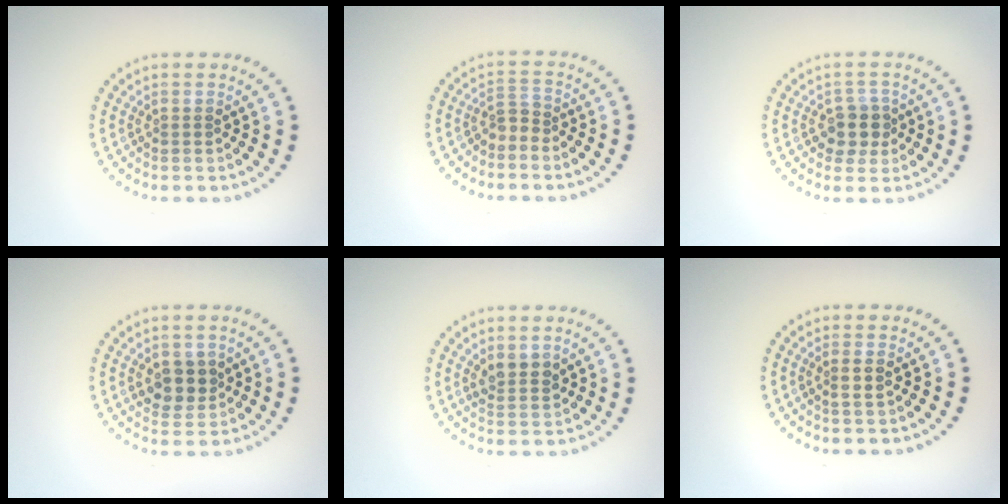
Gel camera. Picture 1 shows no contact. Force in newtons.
{"total": 1.8, "press": 1.2, "slide": 1.3}
{"total": 2.7, "press": 2.4, "slide": 1.1}
{"total": 2.9, "press": 2.8, "slide": 1.0}
{"total": 2.2, "press": 2.0, "slide": 0.9}
{"total": 1.0, "press": 0.9, "slide": 0.6}